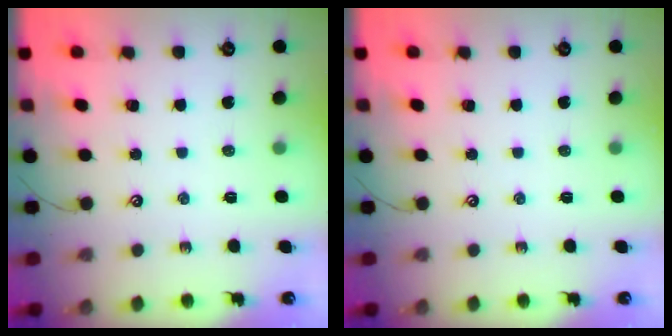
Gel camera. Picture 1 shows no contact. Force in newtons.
{"total": 0.0}